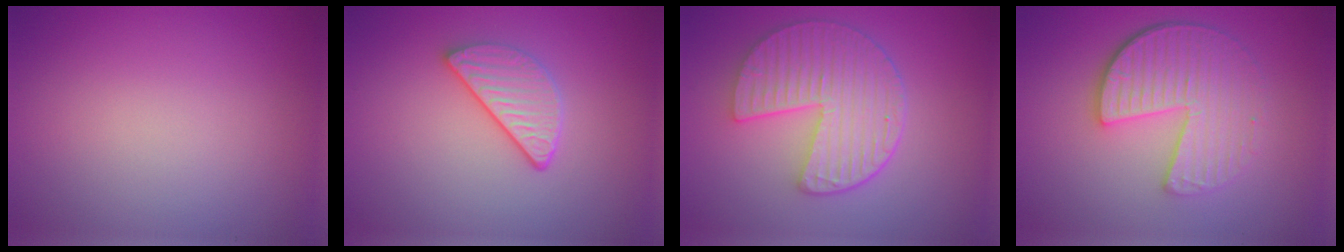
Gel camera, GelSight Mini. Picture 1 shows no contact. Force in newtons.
{"total": 3.1, "press": 2.4, "slide": 1.9}
{"total": 6.0, "press": 4.8, "slide": 3.6}
{"total": 5.4, "press": 4.1, "slide": 3.6}